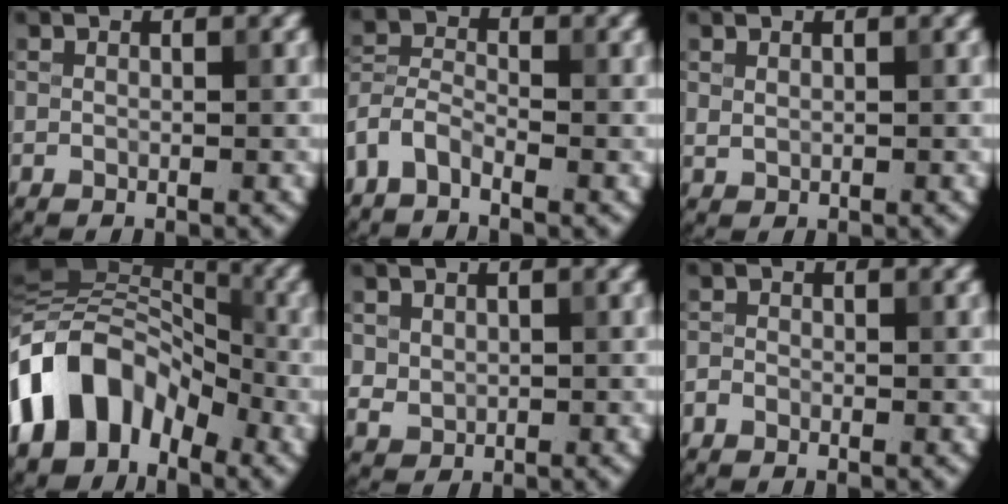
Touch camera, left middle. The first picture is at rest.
{"total": 2.8, "force": [-2.2, 0.9, 1.5], "torque": [-0.033, 0.004, -0.058]}
{"total": 0.5, "force": [0.3, 0.3, 0.3], "torque": [-0.008, -0.001, 0.011]}
{"total": 9.6, "force": [-4.5, 6.4, 5.6], "torque": [-0.089, 0.018, -0.103]}
{"total": 1.4, "force": [0.6, 1.1, 0.5], "torque": [-0.010, -0.004, 0.016]}
{"total": 0.7, "force": [-0.6, 0.4, 0.2], "torque": [-0.001, 0.002, -0.014]}